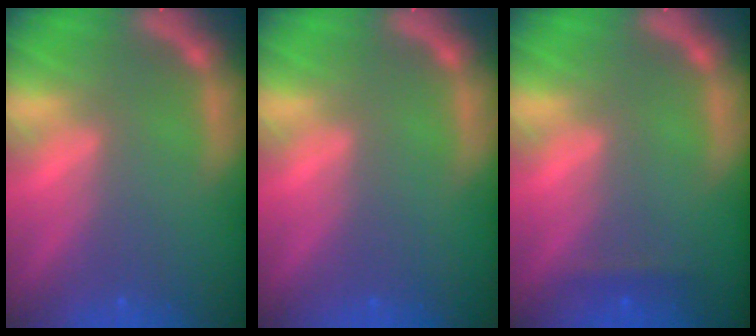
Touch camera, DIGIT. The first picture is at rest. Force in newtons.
{"total": 0.0}
{"total": 0.9}